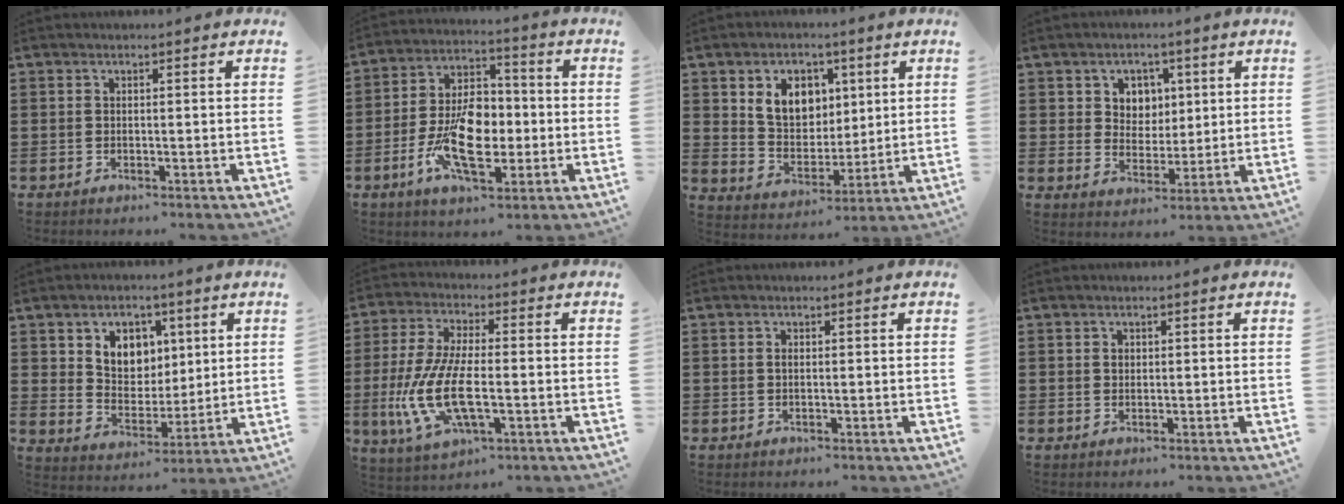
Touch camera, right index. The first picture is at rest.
{"total": 11.2, "force": [-2.3, 6.3, 8.9], "torque": [-0.187, 0.002, -0.045]}
{"total": 8.0, "force": [3.0, 6.3, 4.0], "torque": [-0.090, 0.016, 0.054]}
{"total": 4.8, "force": [1.9, 4.3, 0.9], "torque": [-0.034, 0.010, 0.030]}
{"total": 6.4, "force": [3.0, 5.3, 1.9], "torque": [-0.061, 0.002, 0.053]}
{"total": 11.7, "force": [-2.7, 4.5, 10.4], "torque": [-0.240, -0.016, -0.055]}
{"total": 0.6, "force": [0.0, 0.4, 0.5], "torque": [-0.011, -0.001, 0.000]}
{"total": 0.8, "force": [0.2, 0.7, 0.4], "torque": [-0.010, 0.002, 0.005]}